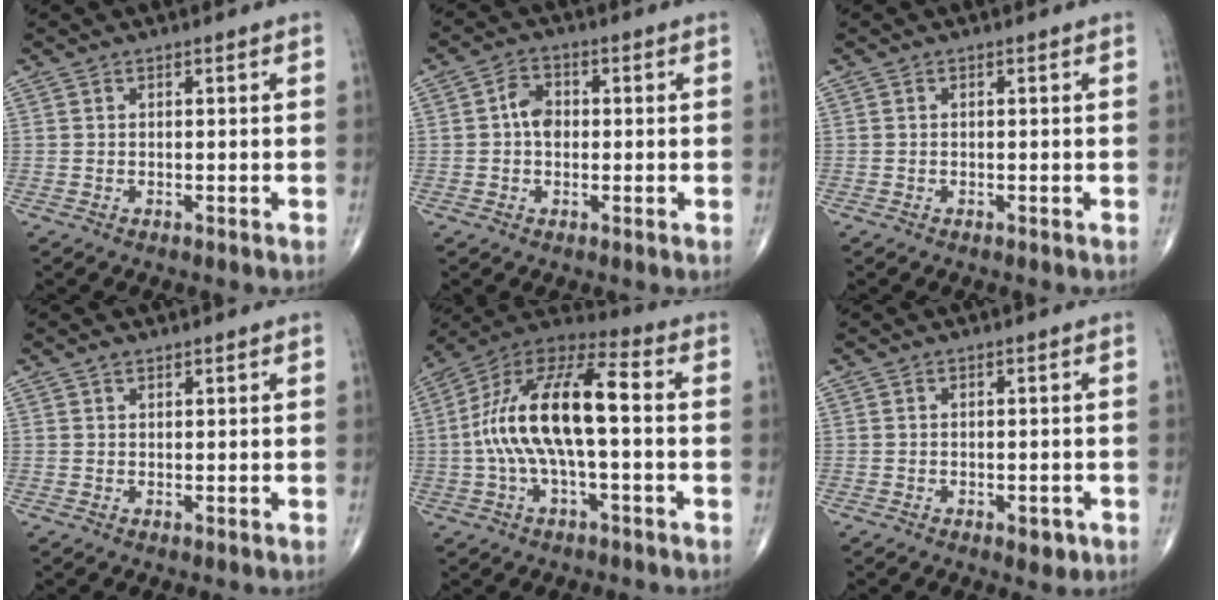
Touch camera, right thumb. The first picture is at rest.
{"total": 4.3, "force": [0.0, 3.1, 2.9], "torque": [-0.043, 0.014, -0.007]}
{"total": 0.0}
{"total": 0.9, "force": [0.7, 0.4, 0.3], "torque": [-0.003, -0.003, 0.011]}
{"total": 17.7, "force": [-0.5, 6.6, 16.4], "torque": [-0.326, 0.050, -0.017]}
{"total": 2.4, "force": [-1.1, 1.2, 1.8], "torque": [-0.014, 0.003, -0.010]}